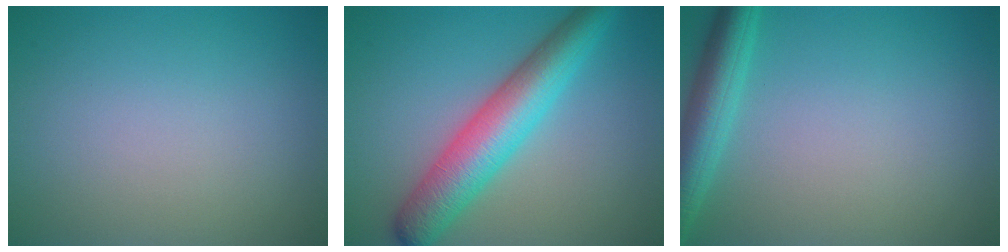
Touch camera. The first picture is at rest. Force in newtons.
{"total": 7.1, "press": 7.1, "slide": 0.2}
{"total": 4.2, "press": 4.2, "slide": 0.2}